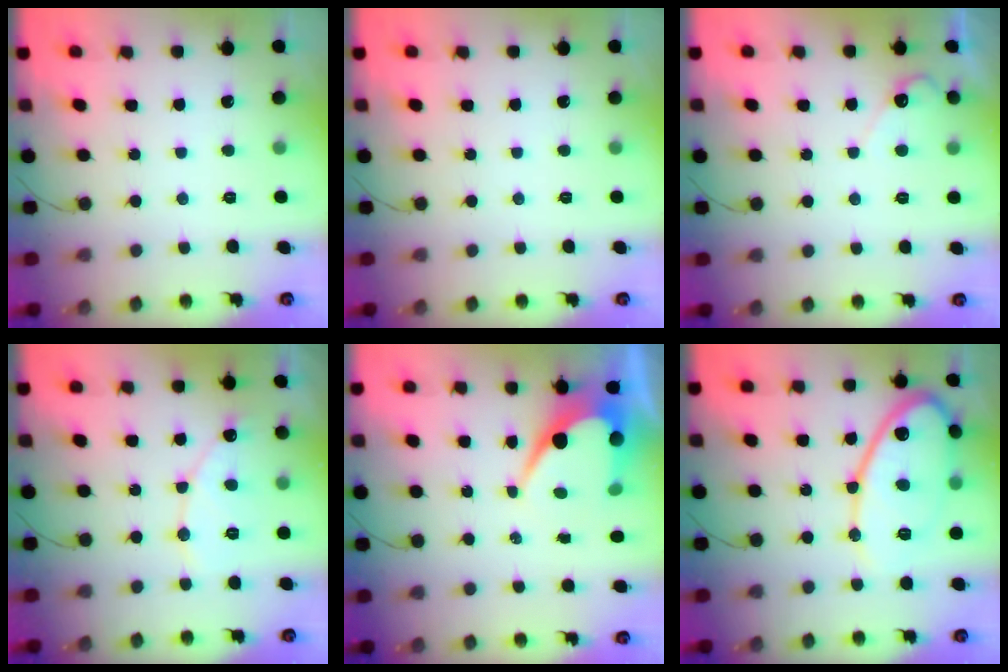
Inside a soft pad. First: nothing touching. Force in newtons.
{"total": 0.0}
{"total": 4.5, "press": 4.5, "slide": 0.3}
{"total": 7.9, "press": 7.9, "slide": 0.5}
{"total": 8.8, "press": 8.8, "slide": 0.7}
{"total": 13.8, "press": 13.7, "slide": 1.3}